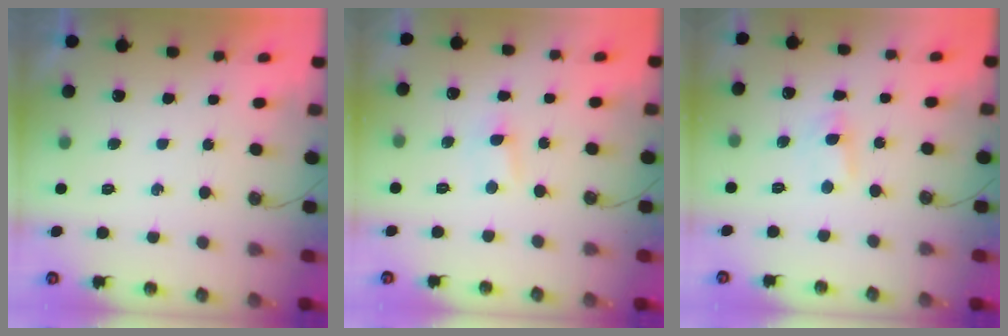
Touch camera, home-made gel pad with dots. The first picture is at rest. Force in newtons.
{"total": 2.7, "press": 2.7, "slide": 0.4}
{"total": 2.7, "press": 2.7, "slide": 0.3}